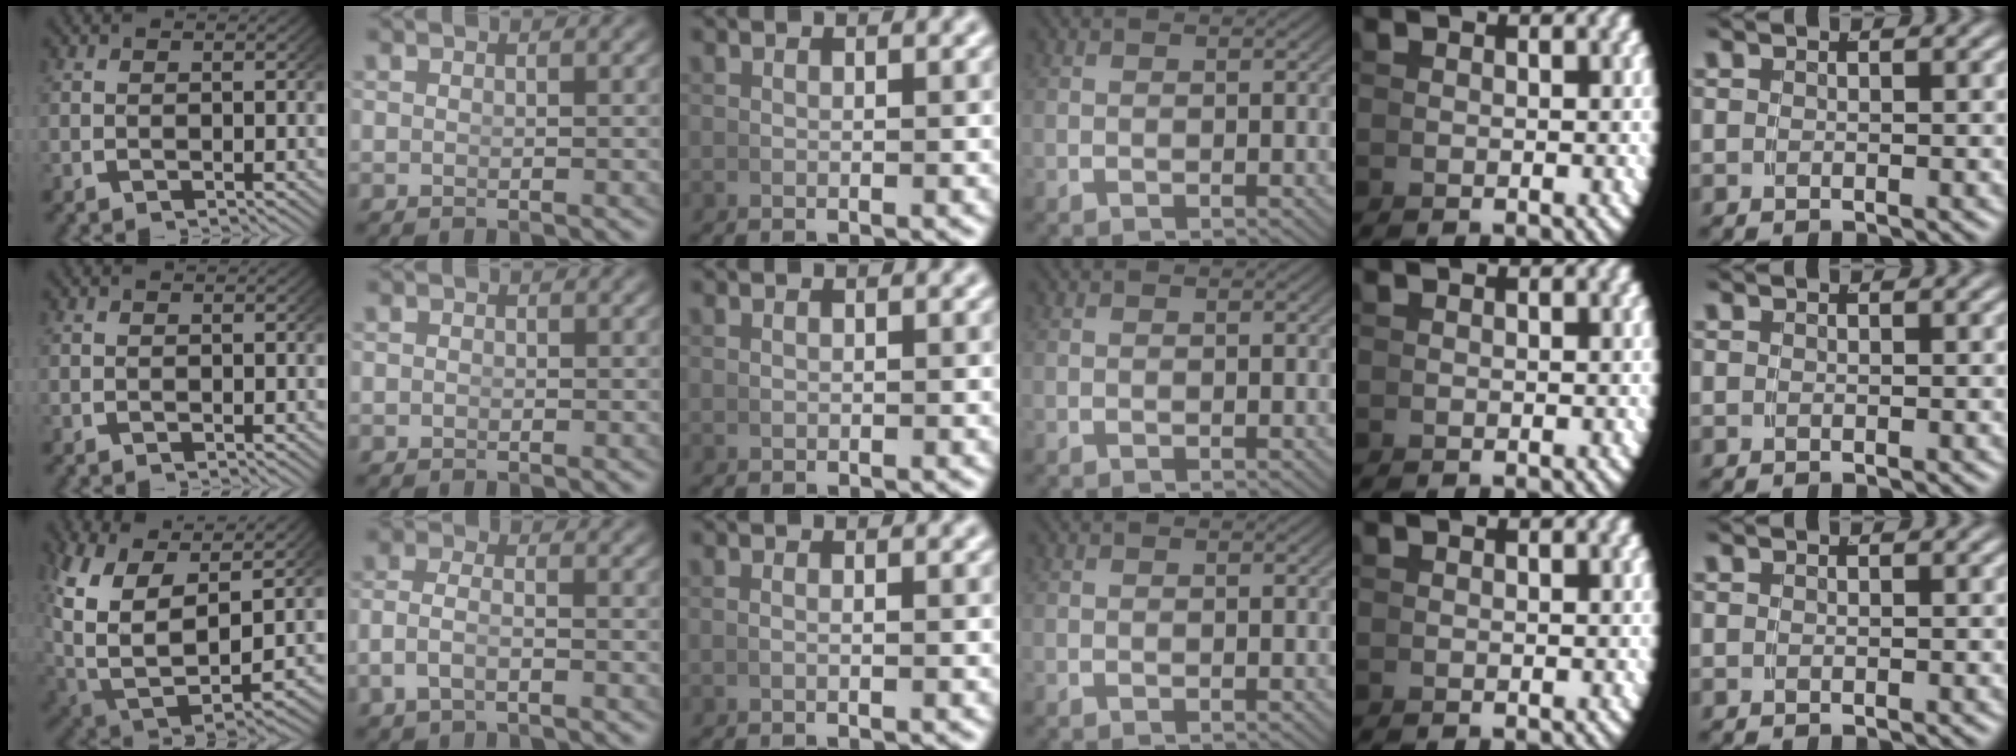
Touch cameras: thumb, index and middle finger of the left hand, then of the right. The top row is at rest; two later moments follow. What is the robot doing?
{"motion": "lift_and_place", "object": "hoodie"}